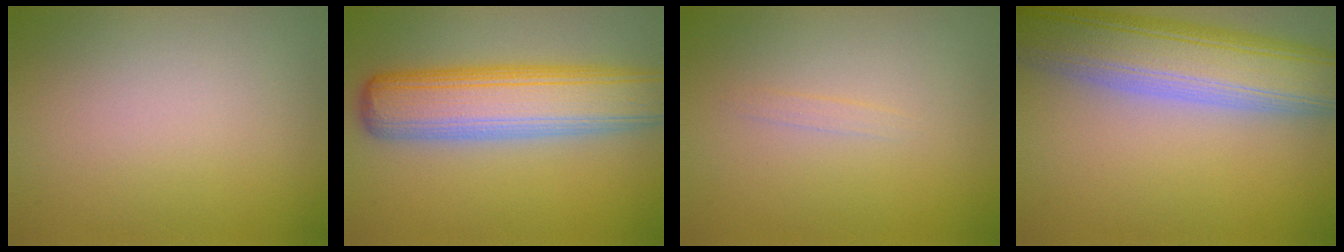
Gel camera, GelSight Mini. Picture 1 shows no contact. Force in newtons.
{"total": 8.8, "press": 8.8, "slide": 0.4}
{"total": 0.6, "press": 0.6, "slide": 0.1}
{"total": 10.4, "press": 10.4, "slide": 0.6}